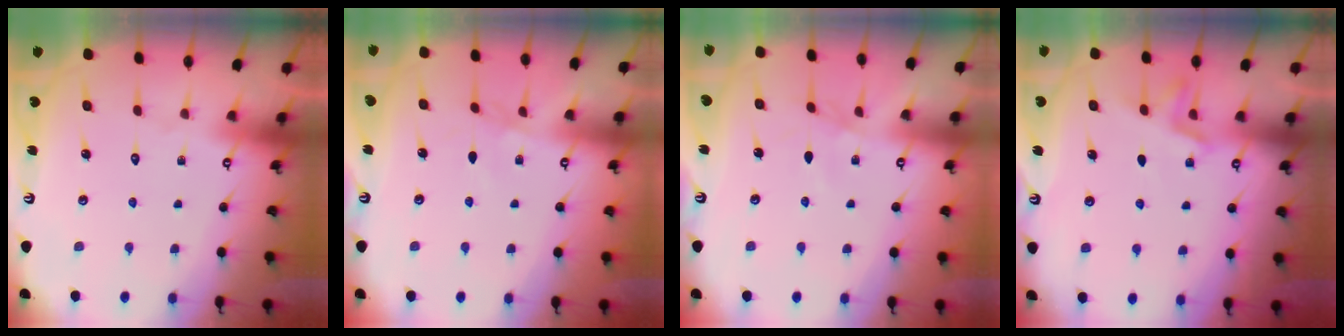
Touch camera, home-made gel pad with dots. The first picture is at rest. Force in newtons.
{"total": 2.1, "press": 2.1, "slide": 0.5}
{"total": 2.0, "press": 1.9, "slide": 0.4}
{"total": 5.7, "press": 5.1, "slide": 2.7}